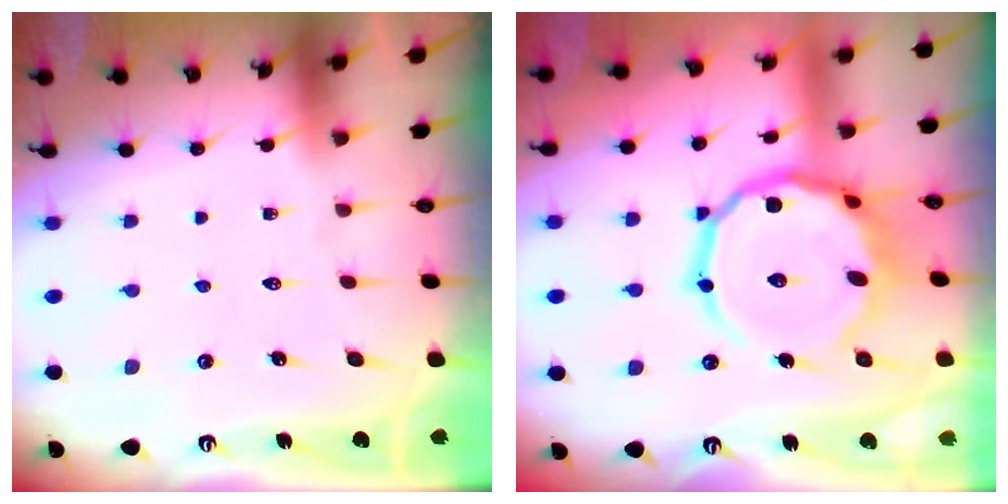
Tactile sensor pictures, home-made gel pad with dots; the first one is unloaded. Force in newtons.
{"total": 17.1, "press": 16.9, "slide": 2.4}